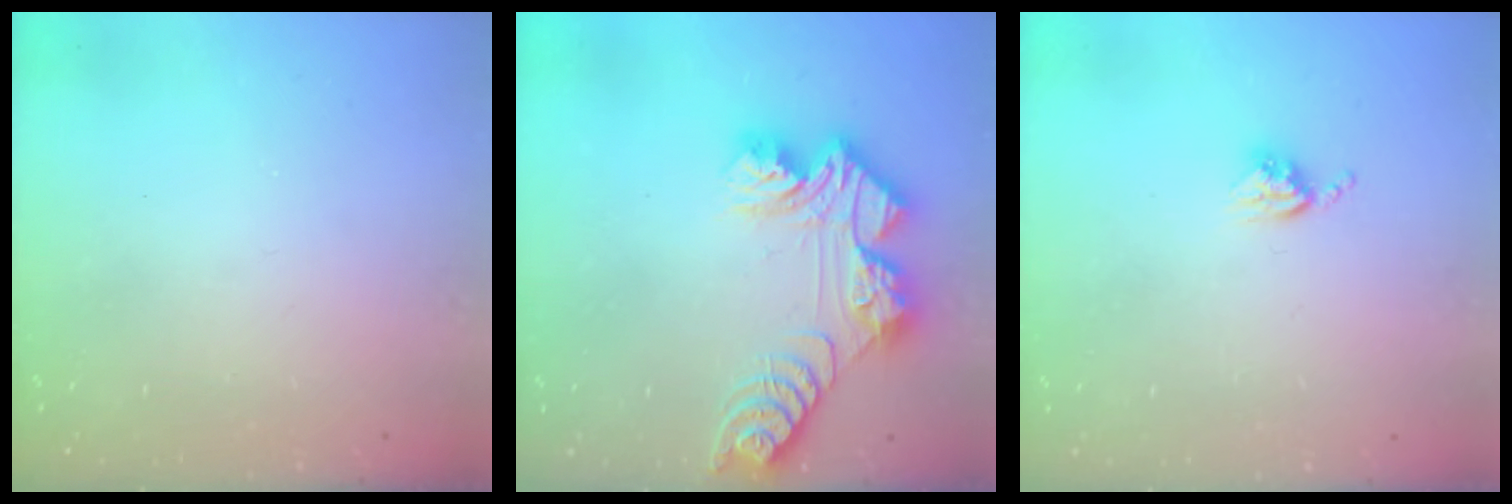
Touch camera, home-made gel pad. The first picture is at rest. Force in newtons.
{"total": 13.7, "press": 13.7, "slide": 1.1}
{"total": 3.8, "press": 3.8, "slide": 0.5}